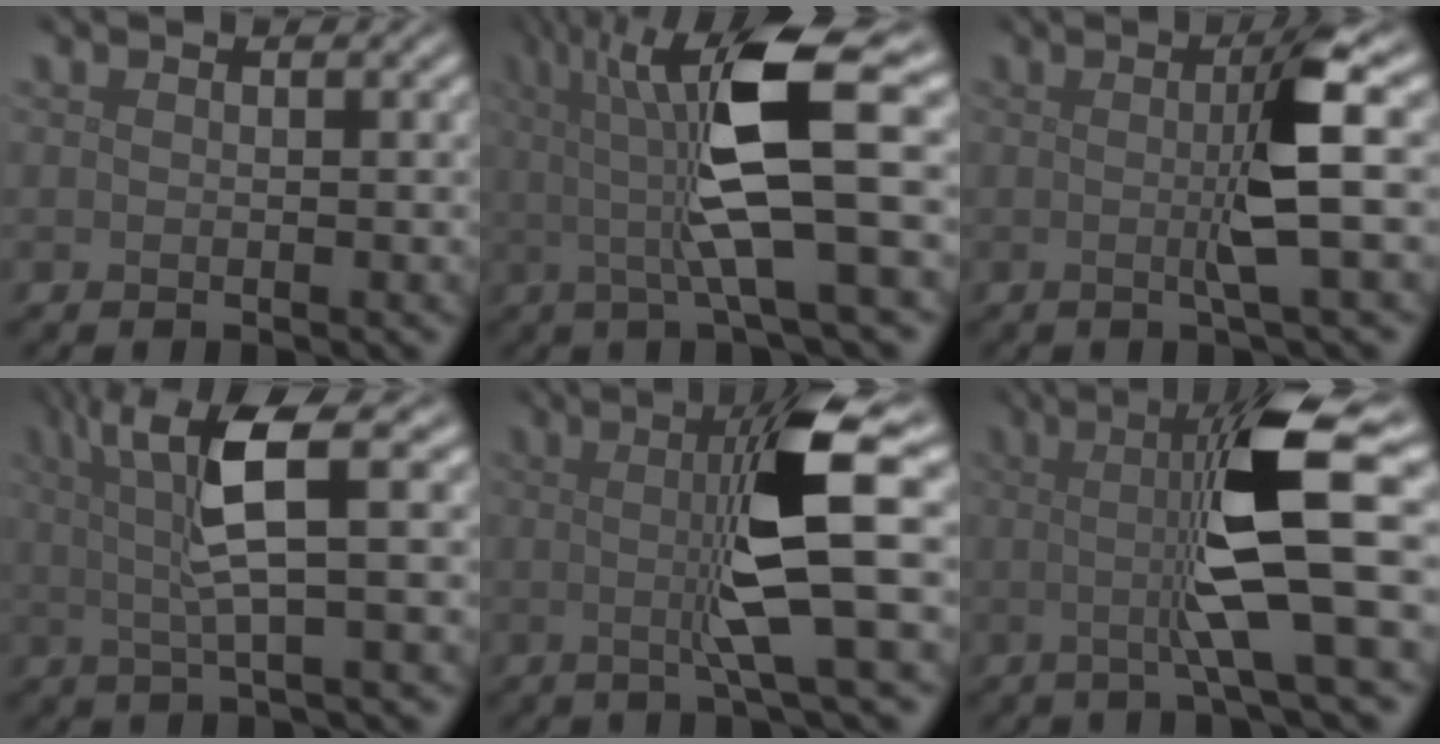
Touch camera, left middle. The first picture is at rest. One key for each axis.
{"total": 10.5, "fx": 1.7, "fy": 2.4, "fz": 10.1, "tx": -0.157, "ty": 0.004, "tz": 0.028}
{"total": 4.8, "fx": 0.2, "fy": 0.6, "fz": 4.8, "tx": -0.078, "ty": 0.003, "tz": -0.002}
{"total": 6.8, "fx": 1.8, "fy": 1.3, "fz": 6.4, "tx": -0.117, "ty": 0.008, "tz": 0.031}
{"total": 7.8, "fx": 0.6, "fy": 1.2, "fz": 7.7, "tx": -0.131, "ty": 0.005, "tz": 0.006}
{"total": 9.0, "fx": 0.6, "fy": 1.4, "fz": 8.8, "tx": -0.138, "ty": -0.001, "tz": 0.006}